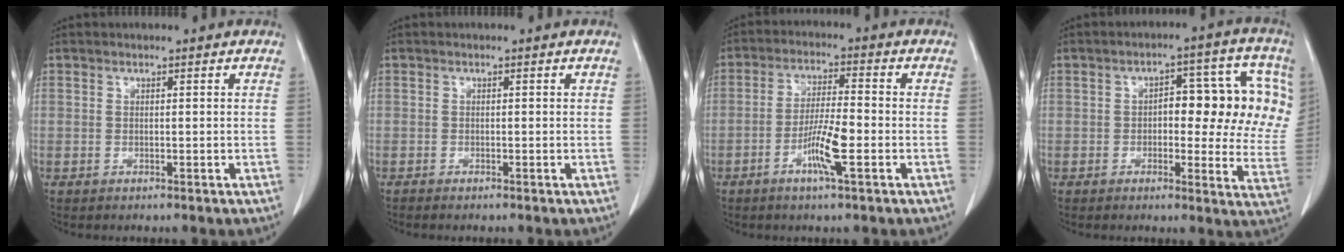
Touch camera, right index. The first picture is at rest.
{"total": 0.6, "force": [-0.5, 0.1, 0.3], "torque": [-0.009, -0.002, -0.011]}
{"total": 7.0, "force": [-2.7, 0.3, 6.5], "torque": [-0.125, -0.004, -0.051]}
{"total": 15.3, "force": [2.3, 6.2, 13.8], "torque": [-0.160, 0.024, 0.025]}